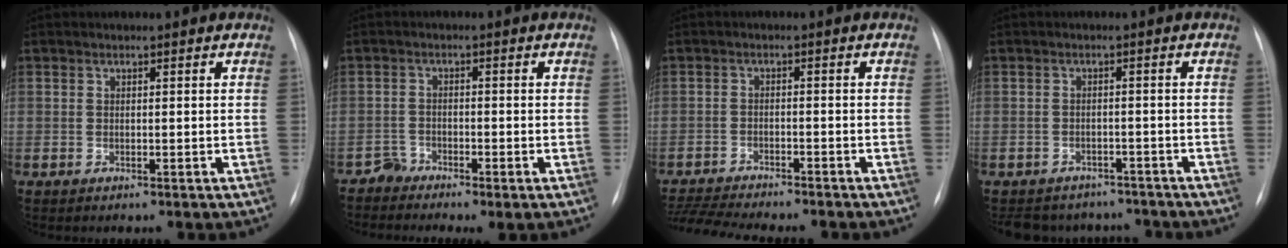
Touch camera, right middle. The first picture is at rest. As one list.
[{"total": 1.9, "force": [-1.9, 0.3, 0.3], "torque": [-0.004, -0.006, -0.034]}, {"total": 12.4, "force": [-11.3, 1.1, 5.0], "torque": [-0.081, -0.007, -0.169]}, {"total": 10.1, "force": [-9.1, 4.3, 1.5], "torque": [-0.025, 0.015, -0.107]}]